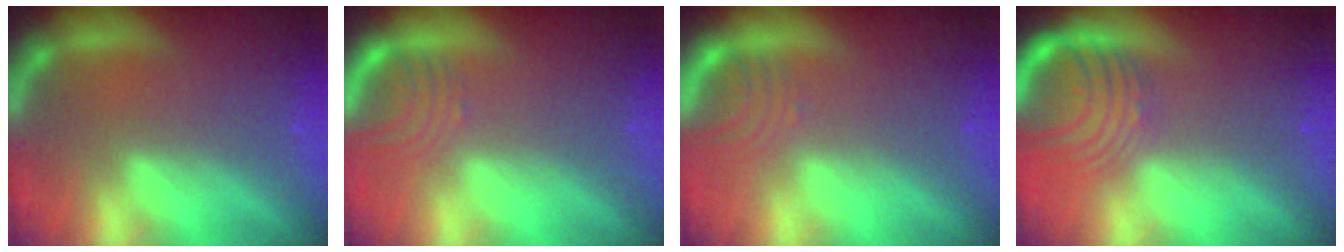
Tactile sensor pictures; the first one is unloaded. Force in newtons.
{"total": 3.0}
{"total": 2.5}
{"total": 7.6}